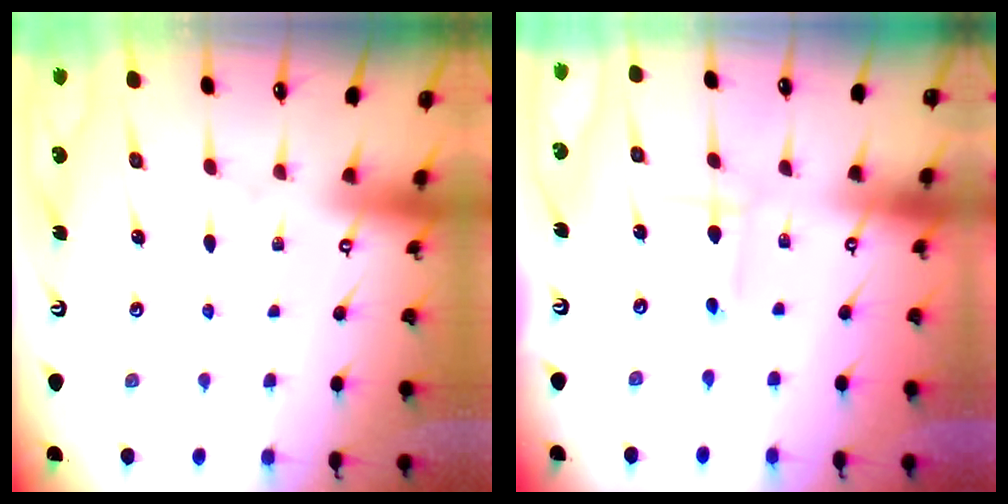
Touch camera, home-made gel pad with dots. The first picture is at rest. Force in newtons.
{"total": 1.0, "press": 1.0, "slide": 0.1}